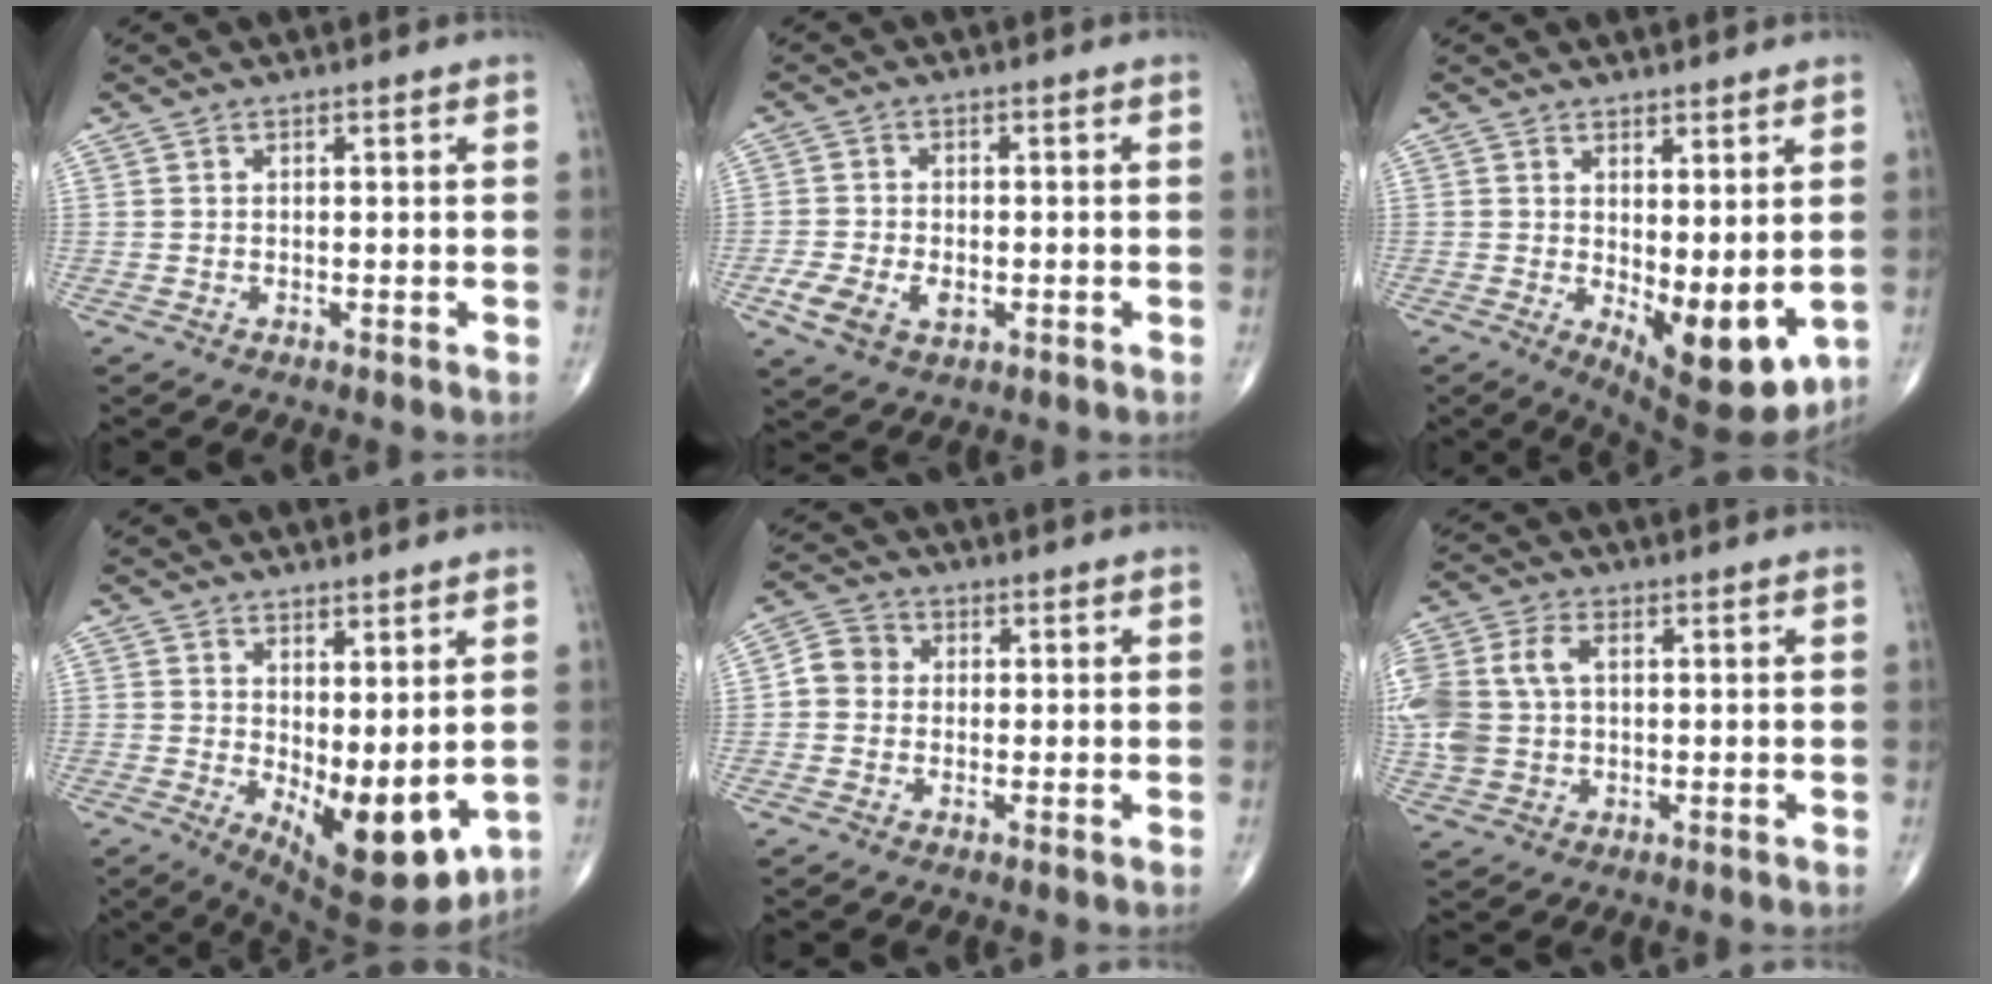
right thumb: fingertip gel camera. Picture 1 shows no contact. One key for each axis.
{"total": 7.1, "fx": -2.4, "fy": 4.6, "fz": 4.8, "tx": -0.094, "ty": 0.008, "tz": -0.038}
{"total": 11.1, "fx": -1.0, "fy": 4.6, "fz": 10.0, "tx": -0.124, "ty": -0.027, "tz": 0.003}
{"total": 12.2, "fx": -0.9, "fy": 5.3, "fz": 11.0, "tx": -0.145, "ty": -0.026, "tz": 0.008}
{"total": 4.6, "fx": -0.2, "fy": 4.2, "fz": 1.9, "tx": -0.018, "ty": 0.012, "tz": -0.015}
{"total": 13.5, "fx": 1.5, "fy": 9.7, "fz": 9.4, "tx": -0.244, "ty": 0.015, "tz": 0.030}